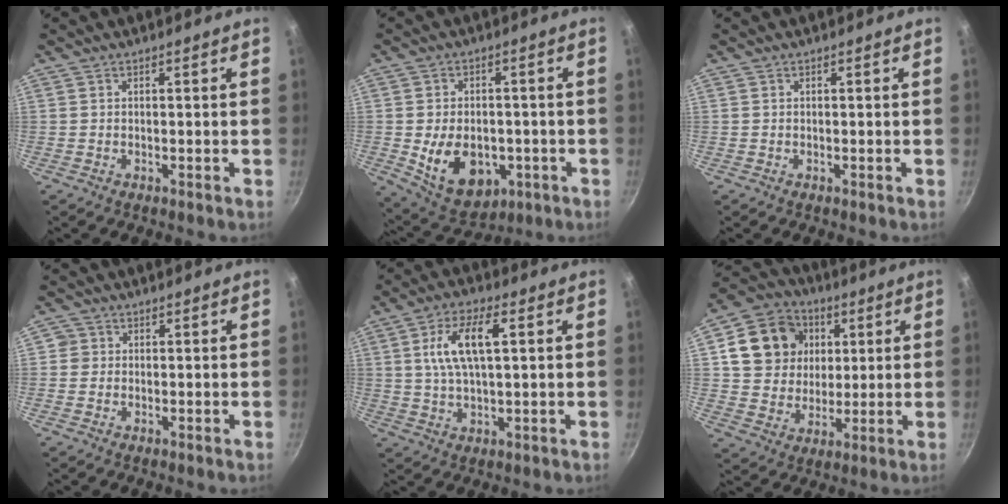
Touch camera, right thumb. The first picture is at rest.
{"total": 13.4, "force": [-3.0, 9.2, 9.3], "torque": [-0.124, -0.001, -0.026]}
{"total": 0.0}
{"total": 1.9, "force": [0.0, 1.8, 0.3], "torque": [0.008, 0.005, -0.004]}
{"total": 10.6, "force": [2.5, 4.4, 9.3], "torque": [-0.175, 0.012, 0.044]}
{"total": 15.7, "force": [4.2, 13.4, 7.0], "torque": [-0.107, 0.009, 0.069]}